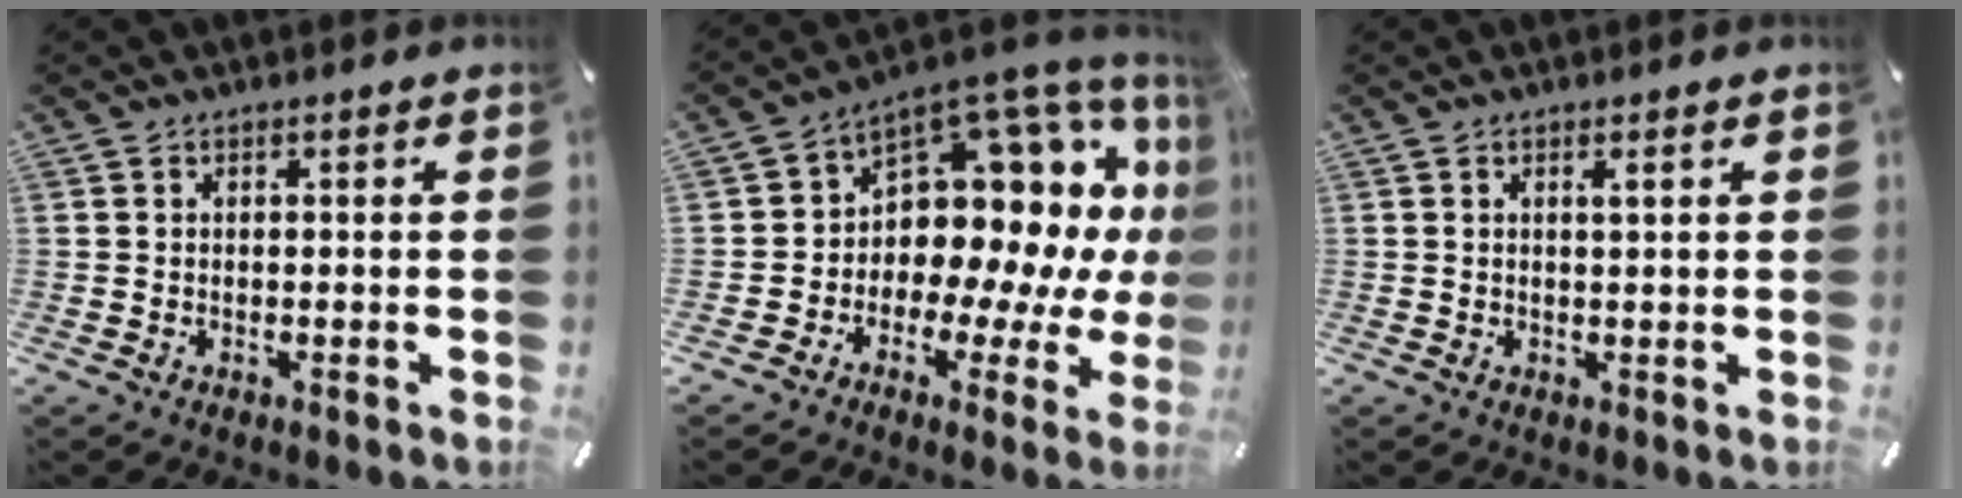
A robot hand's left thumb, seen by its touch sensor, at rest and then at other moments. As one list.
[{"total": 14.3, "force": [5.2, 9.5, 9.3], "torque": [-0.120, -0.079, 0.088]}, {"total": 1.5, "force": [0.6, 0.1, 1.3], "torque": [-0.026, 0.000, 0.010]}]